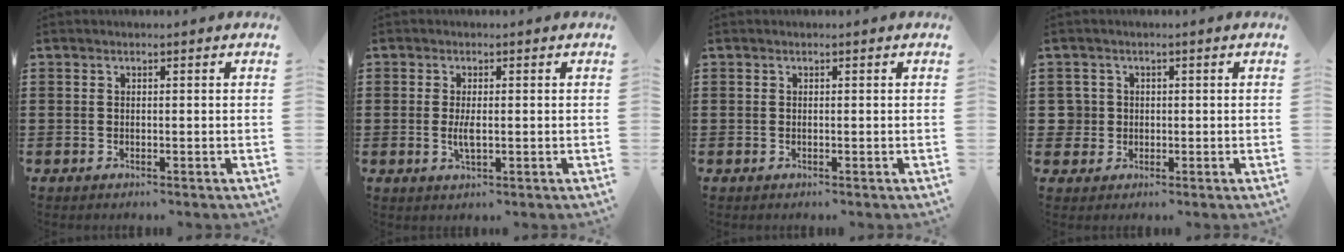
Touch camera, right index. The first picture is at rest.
{"total": 2.7, "force": [-0.2, 0.7, 2.6], "torque": [-0.061, -0.009, -0.008]}
{"total": 0.0}
{"total": 2.5, "force": [-0.1, 2.4, 0.4], "torque": [-0.029, 0.003, -0.007]}